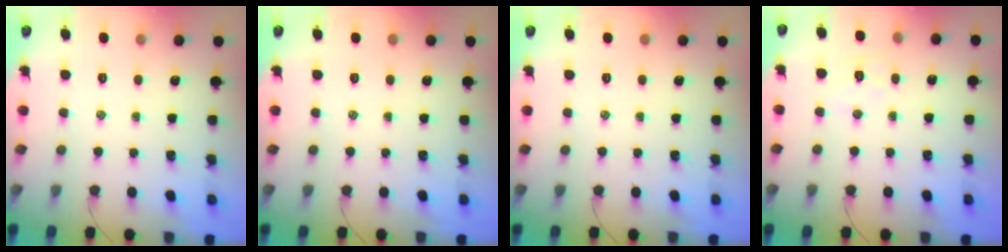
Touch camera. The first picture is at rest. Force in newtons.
{"total": 0.0}
{"total": 0.0}
{"total": 5.7, "press": 5.6, "slide": 0.9}